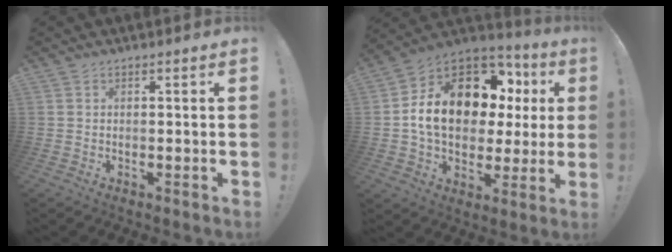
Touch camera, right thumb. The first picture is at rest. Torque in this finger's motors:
{"motor_torque": [2.25, 2.75, 1.35, 0.21, 0.27]}